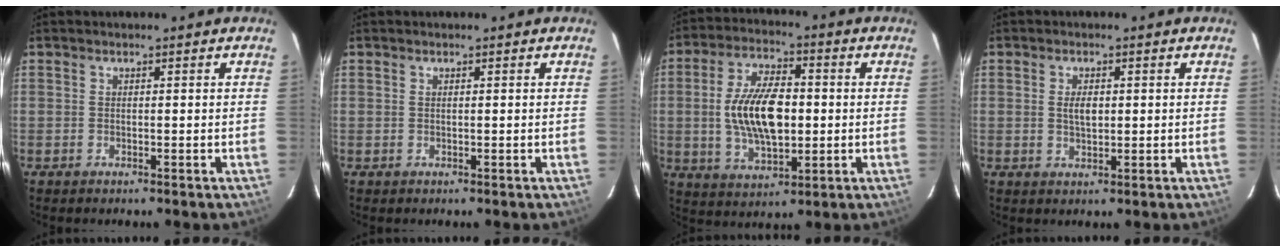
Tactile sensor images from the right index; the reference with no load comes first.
{"total": 0.0}
{"total": 14.1, "force": [-0.3, 6.9, 12.3], "torque": [-0.237, 0.004, -0.001]}
{"total": 2.8, "force": [0.3, 1.4, 2.4], "torque": [-0.042, 0.000, 0.007]}